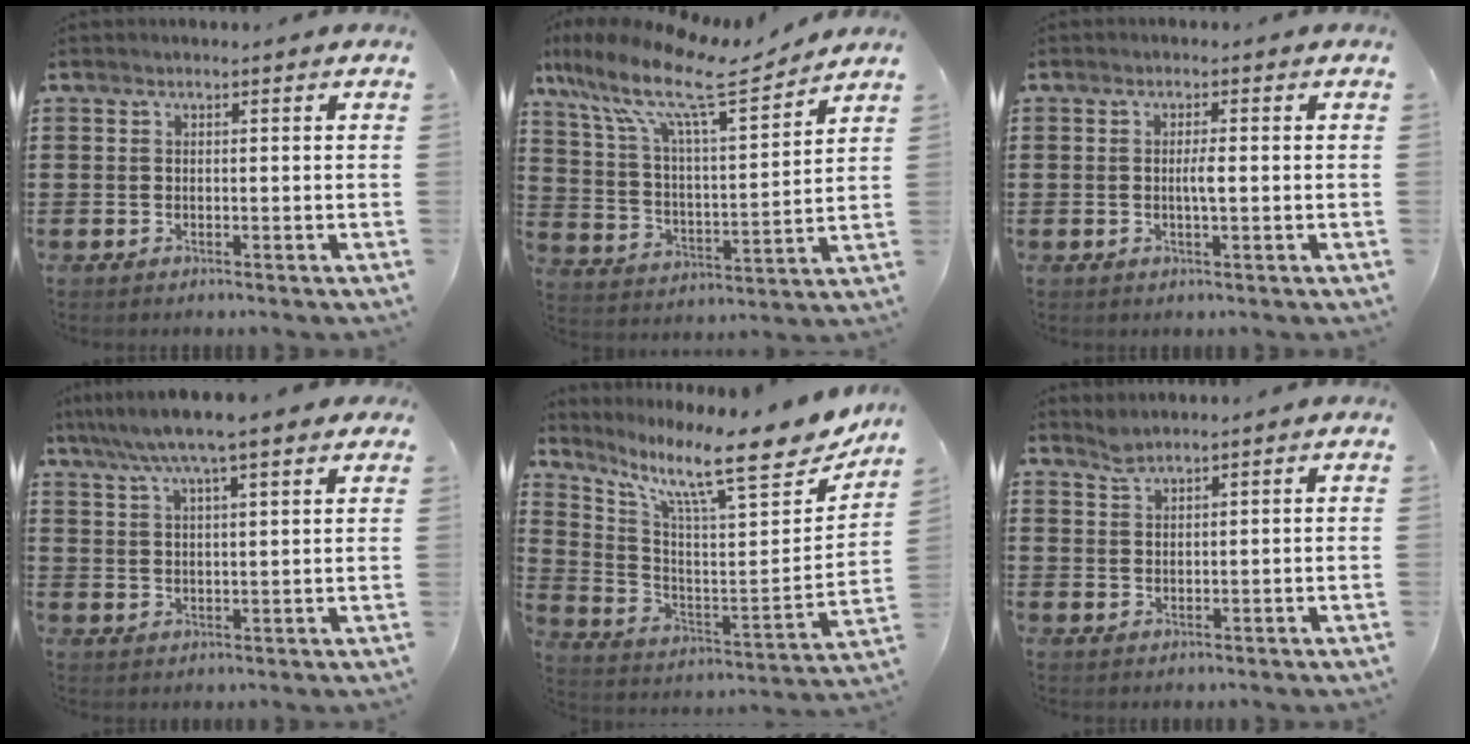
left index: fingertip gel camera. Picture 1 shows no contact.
{"total": 12.7, "force": [9.3, 2.7, 8.2], "torque": [-0.188, -0.046, 0.156]}
{"total": 2.1, "force": [-0.1, 0.2, 2.1], "torque": [-0.040, -0.002, -0.004]}
{"total": 7.2, "force": [5.7, 0.5, 4.3], "torque": [-0.098, -0.011, 0.100]}
{"total": 12.2, "force": [9.5, 1.3, 7.6], "torque": [-0.162, -0.080, 0.148]}
{"total": 2.0, "force": [1.8, 0.3, 0.7], "torque": [-0.018, 0.001, 0.034]}